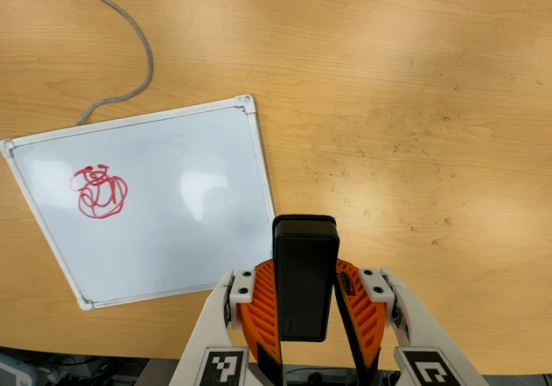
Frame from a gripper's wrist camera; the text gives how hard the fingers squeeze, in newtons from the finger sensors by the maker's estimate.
{"total": 7.1, "left": 5.6, "right": 8.5}